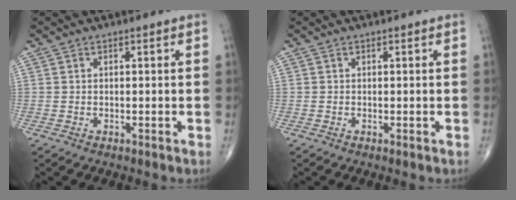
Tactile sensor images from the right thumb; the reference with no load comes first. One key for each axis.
{"total": 0.0}